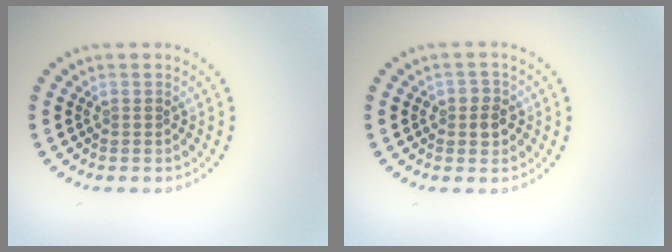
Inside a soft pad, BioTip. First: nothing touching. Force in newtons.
{"total": 1.9, "press": 1.9, "slide": 0.5}